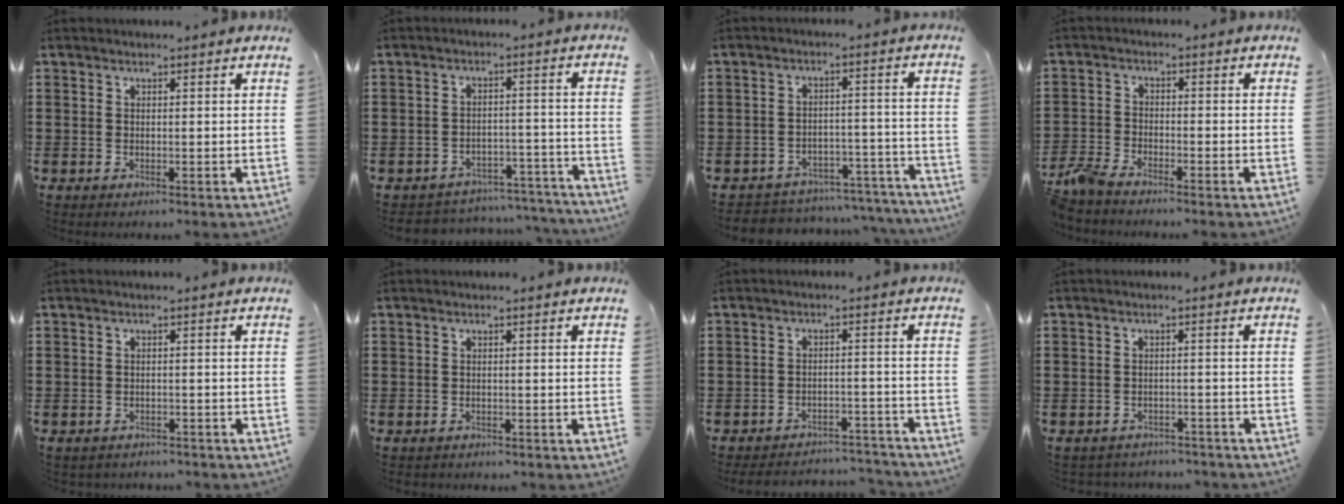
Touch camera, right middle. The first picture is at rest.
{"total": 4.1, "force": [-4.1, 0.6, 0.2], "torque": [-0.009, 0.004, -0.086]}
{"total": 4.4, "force": [-4.4, 0.8, 0.2], "torque": [-0.009, 0.008, -0.091]}
{"total": 3.7, "force": [-3.4, 0.6, 1.4], "torque": [-0.053, -0.007, -0.076]}
{"total": 1.4, "force": [-1.4, 0.2, -0.1], "torque": [-0.005, -0.002, -0.032]}
{"total": 0.7, "force": [-0.7, 0.1, -0.1], "torque": [-0.002, 0.000, -0.015]}
{"total": 4.2, "force": [-4.1, 0.3, 0.4], "torque": [-0.011, 0.002, -0.086]}
{"total": 2.2, "force": [-2.2, 0.3, -0.2], "torque": [-0.006, -0.002, -0.049]}